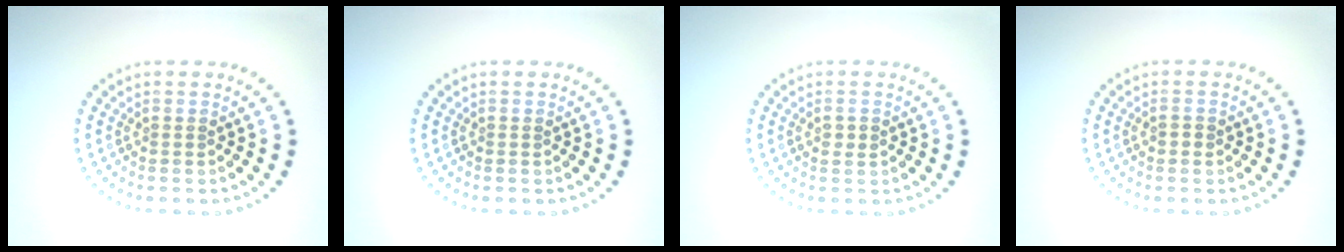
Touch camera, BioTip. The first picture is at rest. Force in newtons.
{"total": 0.0}
{"total": 1.1, "press": 1.0, "slide": 0.3}
{"total": 1.0, "press": 0.9, "slide": 0.2}